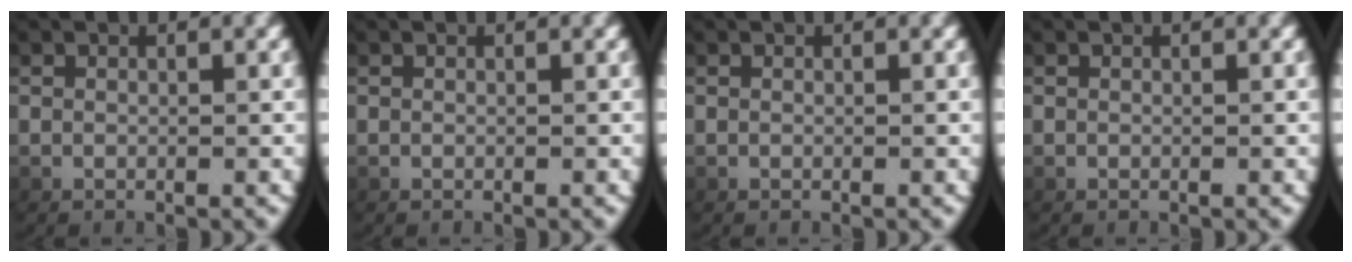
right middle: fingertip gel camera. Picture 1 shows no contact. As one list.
[{"total": 0.0}, {"total": 0.0}, {"total": 0.0}]